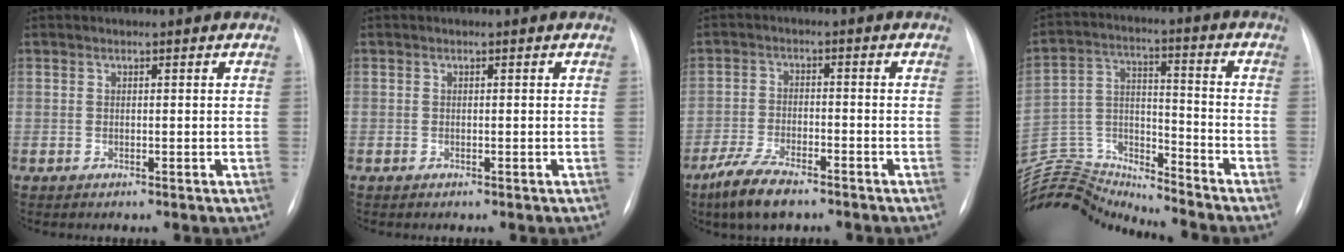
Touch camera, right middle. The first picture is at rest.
{"total": 0.0}
{"total": 7.2, "force": [-5.4, 1.7, 4.5], "torque": [-0.103, -0.016, -0.098]}
{"total": 17.8, "force": [-17.6, 1.6, 2.0], "torque": [-0.059, 0.043, -0.308]}